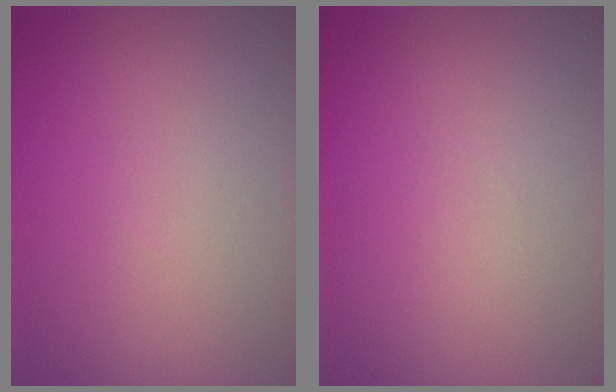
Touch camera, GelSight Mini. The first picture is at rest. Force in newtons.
{"total": 0.0}